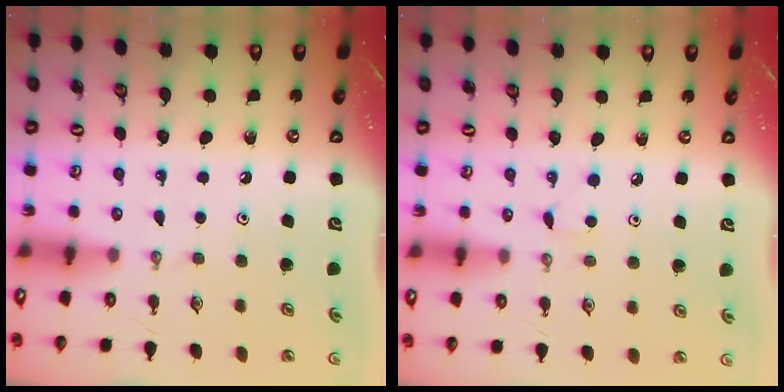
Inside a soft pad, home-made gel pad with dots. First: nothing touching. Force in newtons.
{"total": 2.9, "press": 2.9, "slide": 0.4}